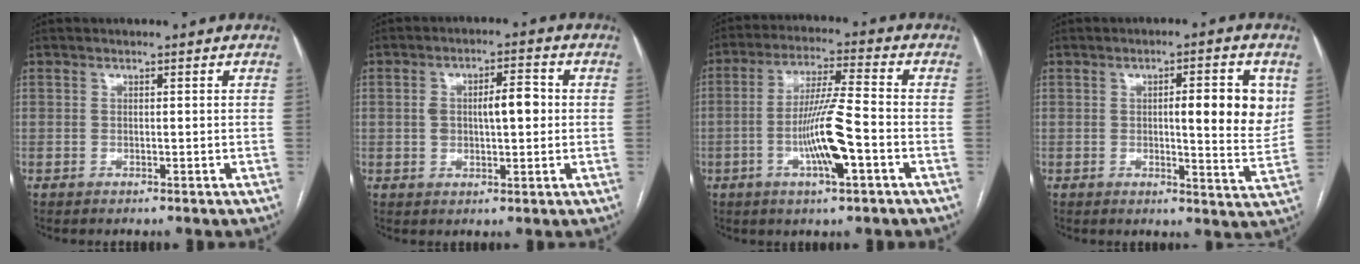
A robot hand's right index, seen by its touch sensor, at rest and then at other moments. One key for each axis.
{"total": 6.4, "fx": 0.5, "fy": 2.5, "fz": 5.9, "tx": -0.102, "ty": 0.018, "tz": 0.011}
{"total": 10.6, "fx": -3.3, "fy": 0.5, "fz": 10.1, "tx": -0.192, "ty": -0.004, "tz": -0.062}
{"total": 9.3, "fx": 2.0, "fy": 1.7, "fz": 8.9, "tx": -0.113, "ty": -0.004, "tz": 0.023}